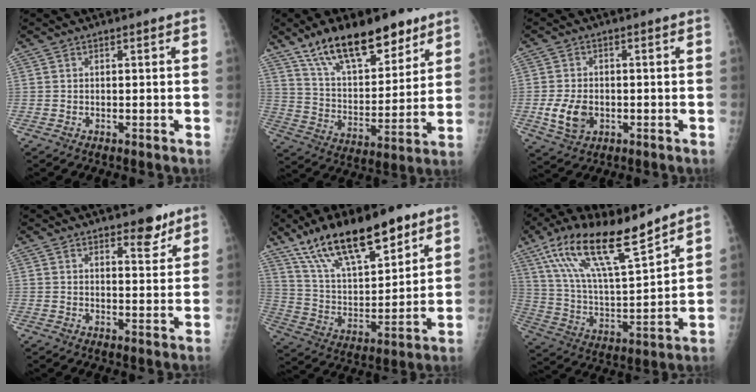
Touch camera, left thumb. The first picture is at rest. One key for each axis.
{"total": 19.1, "fx": 12.9, "fy": 8.2, "fz": 11.4, "tx": -0.143, "ty": -0.061, "tz": 0.226}
{"total": 6.6, "fx": -1.6, "fy": 4.6, "fz": 4.4, "tx": -0.077, "ty": 0.000, "tz": -0.022}
{"total": 5.3, "fx": 3.7, "fy": 2.1, "fz": 3.1, "tx": -0.025, "ty": -0.024, "tz": 0.050}
{"total": 21.0, "fx": 13.7, "fy": 7.8, "fz": 13.8, "tx": -0.204, "ty": -0.050, "tz": 0.250}
{"total": 19.2, "fx": 13.1, "fy": 4.6, "fz": 13.2, "tx": -0.222, "ty": -0.053, "tz": 0.246}